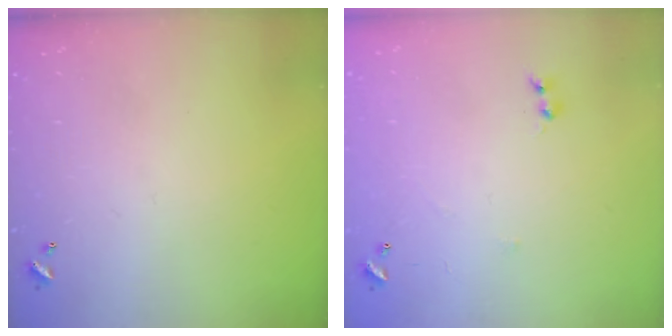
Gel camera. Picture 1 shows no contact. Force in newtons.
{"total": 5.9, "press": 5.9, "slide": 0.7}